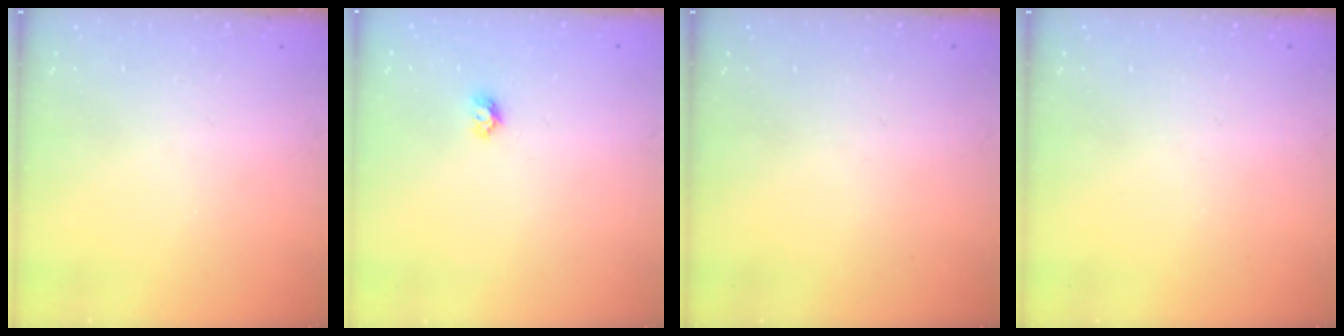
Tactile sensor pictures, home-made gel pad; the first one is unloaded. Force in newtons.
{"total": 4.2, "press": 4.2, "slide": 0.4}
{"total": 0.0}
{"total": 0.0}